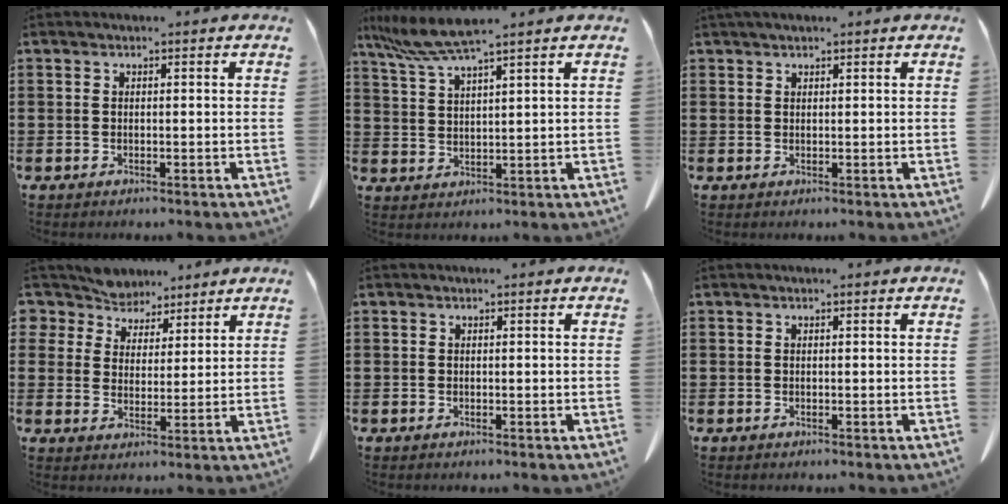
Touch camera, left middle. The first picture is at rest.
{"total": 6.6, "force": [5.2, 0.2, 4.0], "torque": [-0.102, -0.021, 0.091]}
{"total": 1.1, "force": [0.9, 0.4, 0.4], "torque": [-0.010, 0.000, 0.018]}
{"total": 6.3, "force": [5.8, 2.4, -0.2], "torque": [-0.032, -0.030, 0.111]}
{"total": 0.0}
{"total": 0.0}